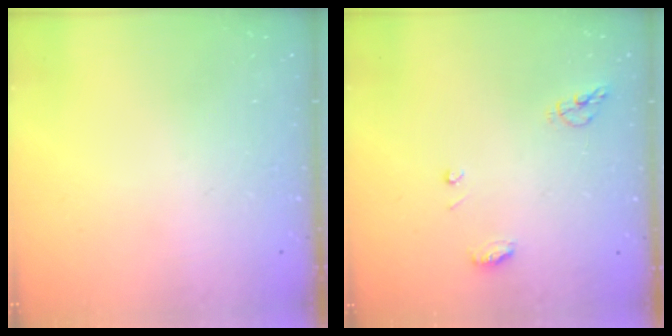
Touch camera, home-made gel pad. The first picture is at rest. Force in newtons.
{"total": 6.3, "press": 6.3, "slide": 0.7}